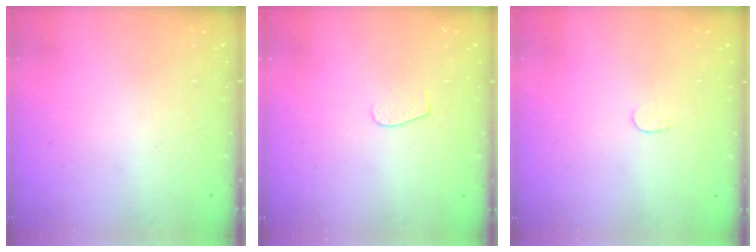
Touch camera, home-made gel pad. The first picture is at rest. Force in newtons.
{"total": 3.9, "press": 3.9, "slide": 0.4}
{"total": 3.3, "press": 3.3, "slide": 0.3}